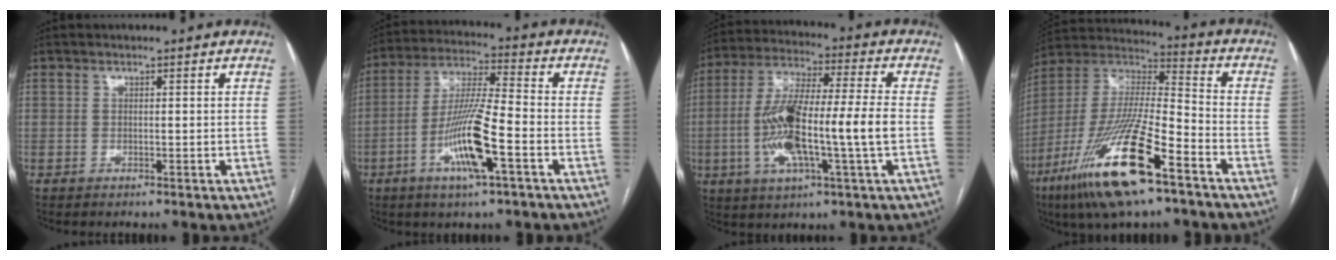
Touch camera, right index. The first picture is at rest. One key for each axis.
{"total": 12.4, "fx": -4.7, "fy": 0.9, "fz": 11.4, "tx": -0.225, "ty": -0.006, "tz": -0.088}
{"total": 16.1, "fx": -2.7, "fy": 1.4, "fz": 15.8, "tx": -0.309, "ty": 0.004, "tz": -0.050}
{"total": 21.3, "fx": -11.4, "fy": 3.2, "fz": 17.6, "tx": -0.381, "ty": -0.048, "tz": -0.212}